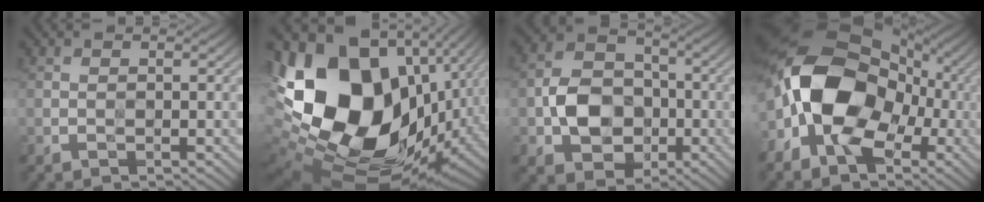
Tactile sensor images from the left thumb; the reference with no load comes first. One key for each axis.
{"total": 22.2, "fx": 0.9, "fy": 15.6, "fz": 15.7, "tx": -0.366, "ty": -0.039, "tz": 0.056}
{"total": 8.8, "fx": -1.9, "fy": 6.8, "fz": 5.1, "tx": -0.099, "ty": -0.001, "tz": -0.050}
{"total": 16.8, "fx": -2.8, "fy": 11.3, "fz": 12.2, "tx": -0.233, "ty": 0.000, "tz": -0.064}